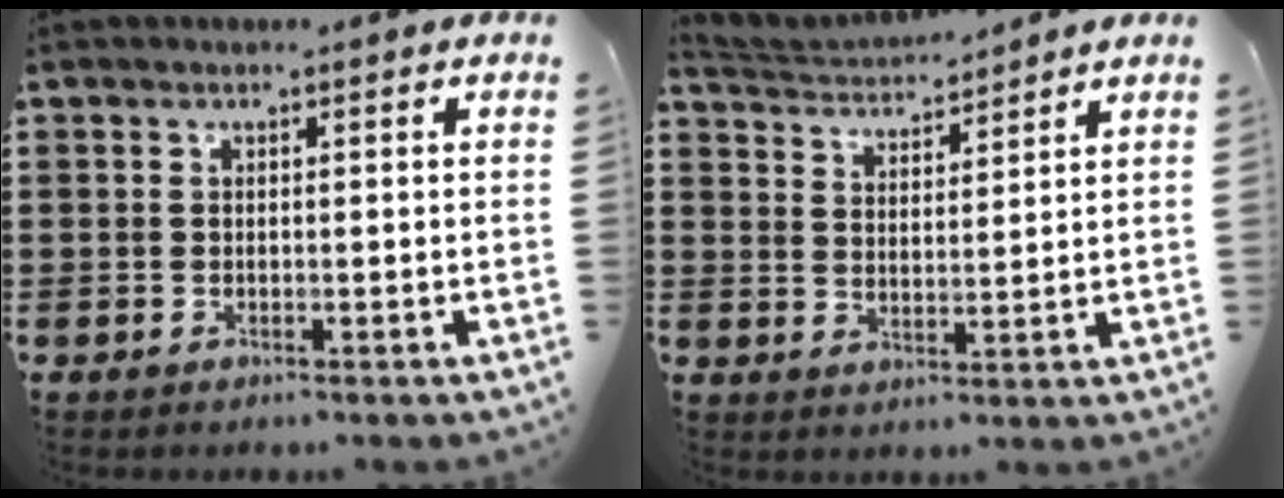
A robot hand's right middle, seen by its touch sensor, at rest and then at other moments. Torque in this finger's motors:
{"motor_torque": [0.12, 0.04, -0.16, -0.06]}